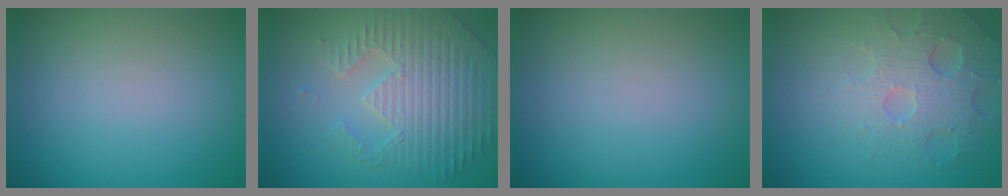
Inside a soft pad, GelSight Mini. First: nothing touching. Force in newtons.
{"total": 4.9, "press": 4.5, "slide": 1.9}
{"total": 0.0}
{"total": 4.7, "press": 3.6, "slide": 2.9}